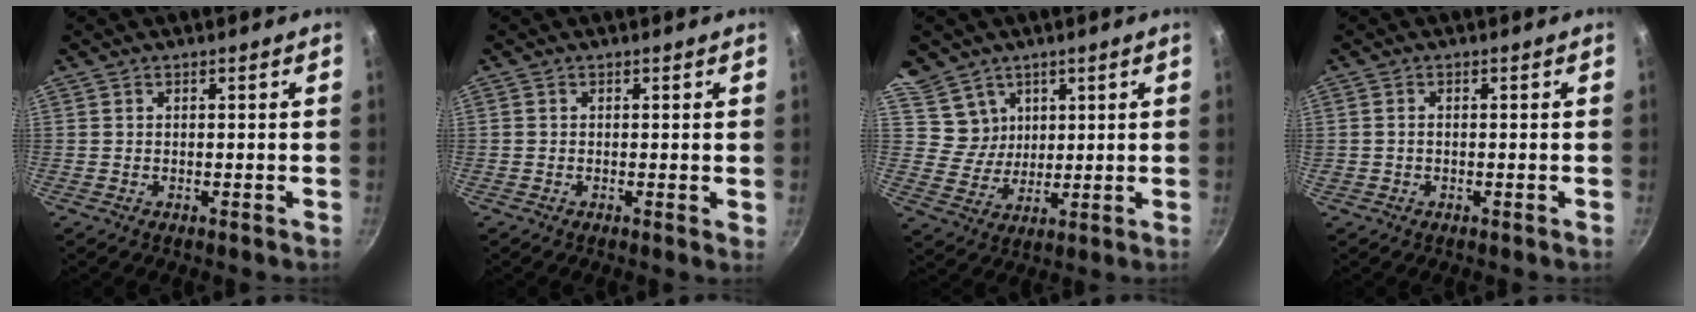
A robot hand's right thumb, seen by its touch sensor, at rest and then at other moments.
{"total": 0.8, "force": [0.0, 0.2, 0.8], "torque": [-0.009, -0.002, -0.003]}
{"total": 7.8, "force": [4.2, 6.4, 1.9], "torque": [-0.011, -0.028, 0.083]}
{"total": 0.6, "force": [-0.1, 0.5, 0.3], "torque": [-0.007, 0.004, 0.000]}